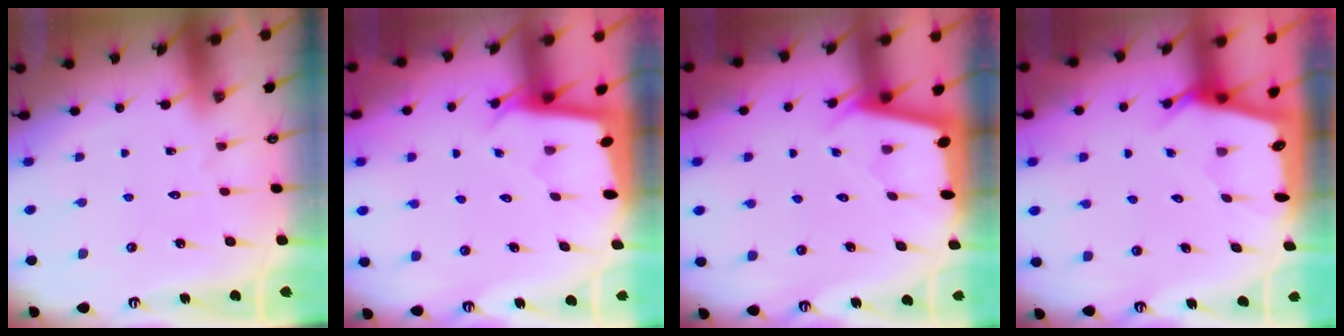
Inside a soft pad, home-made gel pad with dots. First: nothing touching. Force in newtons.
{"total": 1.9, "press": 1.9, "slide": 0.0}
{"total": 2.2, "press": 2.2, "slide": 0.1}
{"total": 2.7, "press": 2.7, "slide": 0.2}